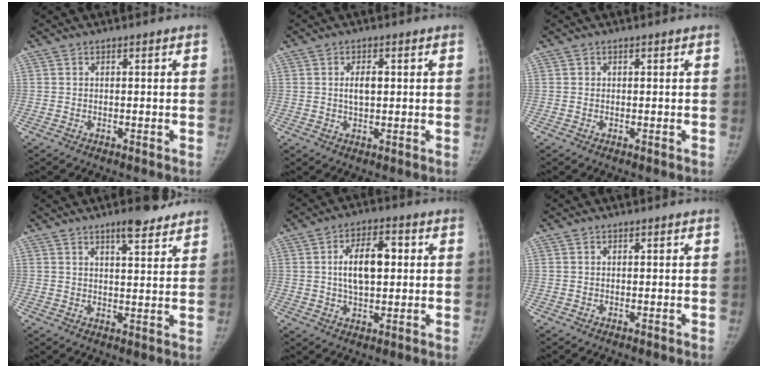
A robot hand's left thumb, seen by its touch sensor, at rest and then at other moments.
{"total": 3.5, "force": [0.5, 1.8, 2.9], "torque": [-0.050, 0.000, 0.007]}
{"total": 0.0}
{"total": 6.7, "force": [5.0, 1.8, 4.1], "torque": [-0.040, -0.030, 0.070]}
{"total": 10.0, "force": [1.3, 5.2, 8.4], "torque": [-0.129, 0.010, 0.020]}
{"total": 0.0}